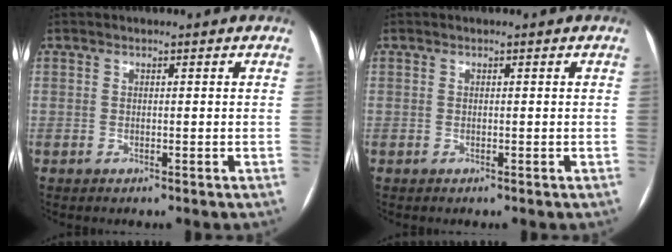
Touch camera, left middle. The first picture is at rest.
{"total": 0.0}